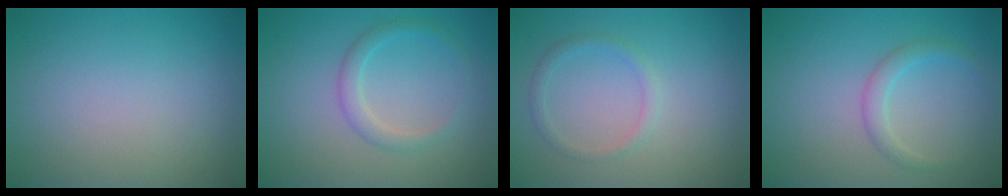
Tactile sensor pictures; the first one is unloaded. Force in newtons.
{"total": 1.8, "press": 1.8, "slide": 0.1}
{"total": 1.3, "press": 1.3, "slide": 0.1}
{"total": 1.7, "press": 1.7, "slide": 0.1}